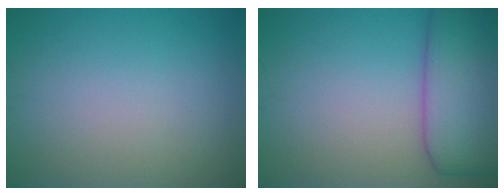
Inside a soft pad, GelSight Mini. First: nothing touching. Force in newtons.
{"total": 9.5, "press": 9.5, "slide": 0.3}